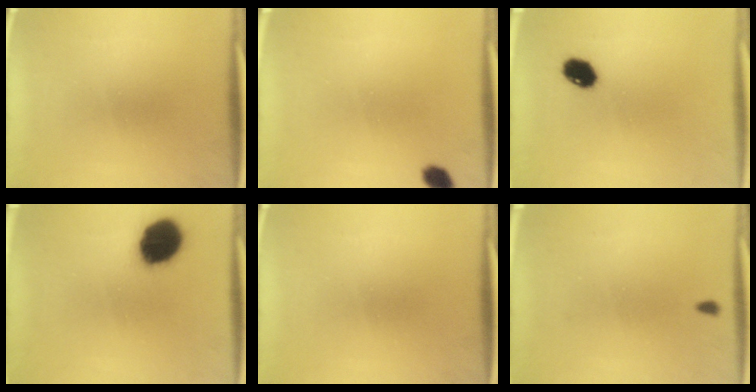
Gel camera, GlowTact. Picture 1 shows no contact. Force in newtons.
{"total": 2.5}
{"total": 5.4}
{"total": 11.9}
{"total": 0.0}
{"total": 0.8}